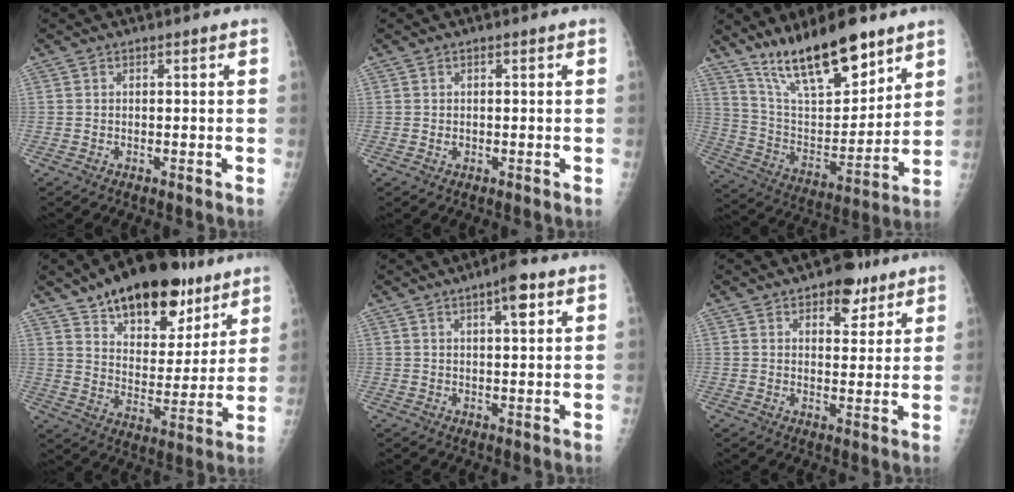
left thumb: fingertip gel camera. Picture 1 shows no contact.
{"total": 0.8, "force": [0.1, 0.6, 0.5], "torque": [-0.004, 0.000, 0.002]}
{"total": 19.5, "force": [13.9, 6.5, 12.0], "torque": [-0.159, -0.080, 0.252]}
{"total": 22.5, "force": [14.5, 11.3, 13.0], "torque": [-0.159, -0.052, 0.231]}
{"total": 5.1, "force": [2.6, 1.4, 4.2], "torque": [-0.055, -0.007, 0.035]}
{"total": 7.3, "force": [4.4, 4.0, 4.1], "torque": [-0.025, -0.019, 0.059]}